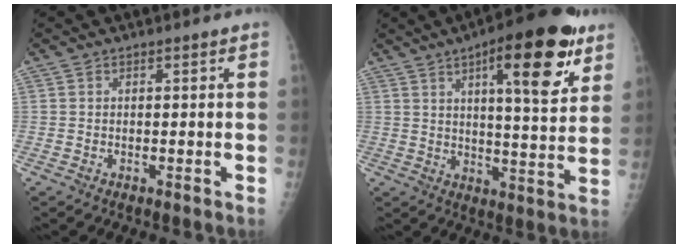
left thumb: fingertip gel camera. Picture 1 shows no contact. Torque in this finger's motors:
{"motor_torque": [0.25, 0.86, 0.13, -0.35, 0.11]}